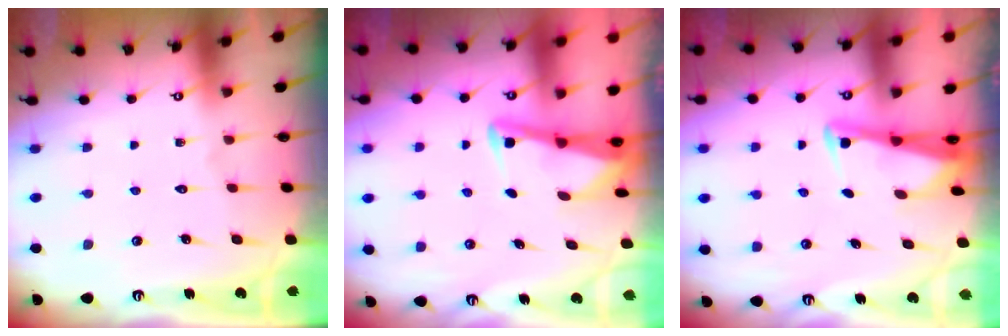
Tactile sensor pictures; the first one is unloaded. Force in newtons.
{"total": 3.0, "press": 2.9, "slide": 0.4}
{"total": 2.9, "press": 2.9, "slide": 0.2}